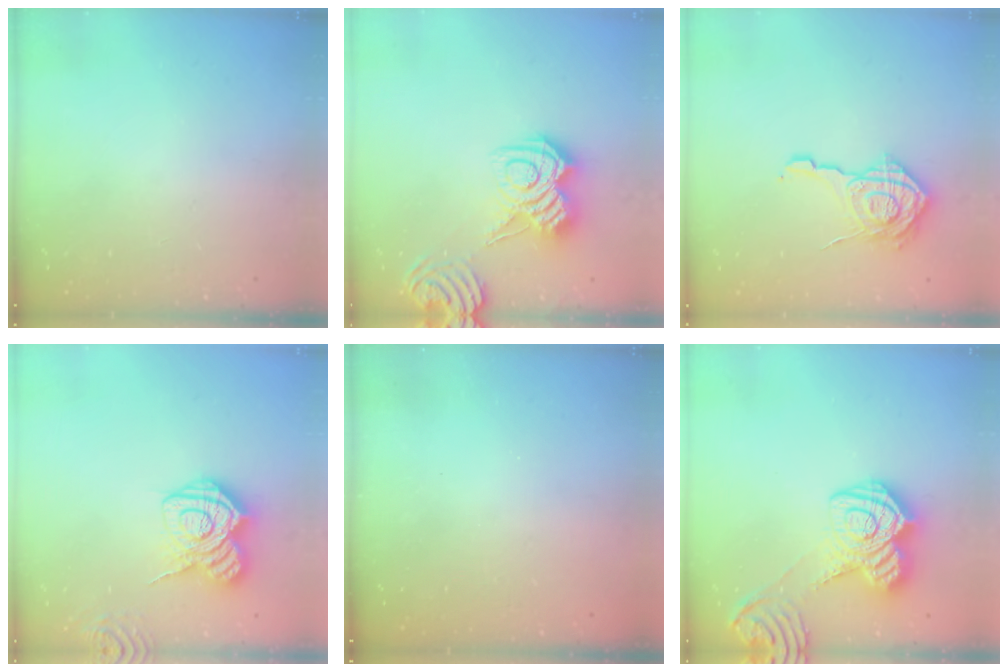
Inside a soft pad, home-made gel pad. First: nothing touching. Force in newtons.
{"total": 11.2, "press": 11.1, "slide": 0.8}
{"total": 15.0, "press": 15.0, "slide": 0.6}
{"total": 13.5, "press": 13.5, "slide": 0.9}
{"total": 2.4, "press": 2.3, "slide": 0.8}
{"total": 17.8, "press": 17.8, "slide": 1.2}